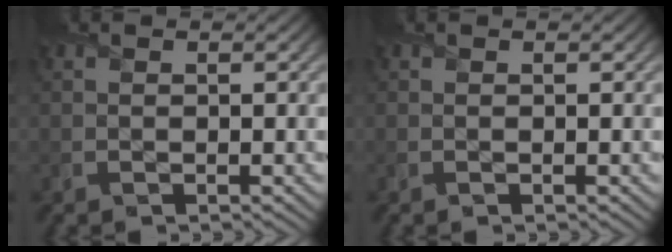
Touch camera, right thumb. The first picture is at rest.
{"total": 0.0}